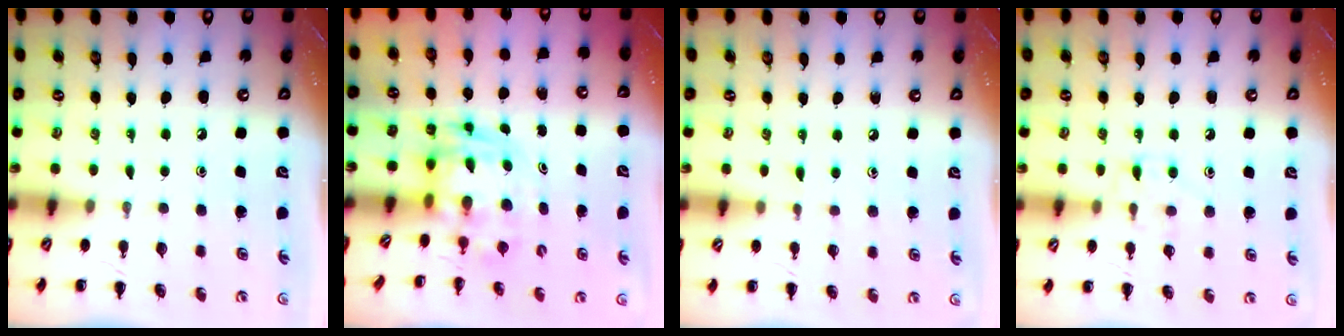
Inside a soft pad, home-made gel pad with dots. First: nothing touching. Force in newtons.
{"total": 3.4, "press": 3.4, "slide": 0.7}
{"total": 4.0, "press": 3.5, "slide": 1.8}
{"total": 6.5, "press": 6.3, "slide": 1.5}